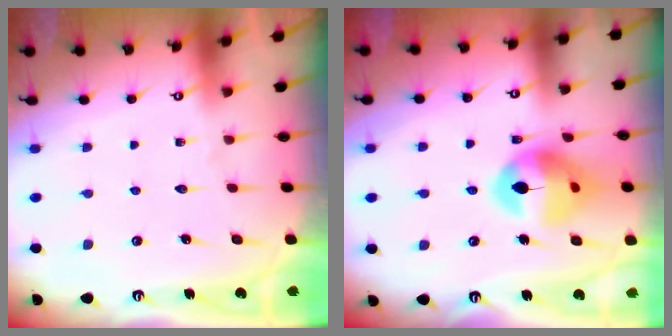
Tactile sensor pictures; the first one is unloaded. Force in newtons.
{"total": 16.3, "press": 16.2, "slide": 2.0}